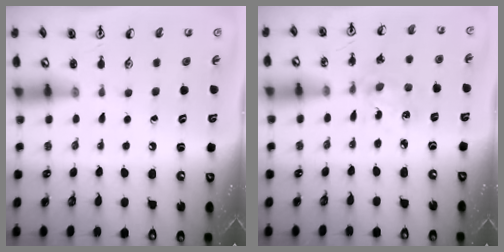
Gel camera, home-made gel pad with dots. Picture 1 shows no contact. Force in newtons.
{"total": 2.8, "press": 2.7, "slide": 0.7}